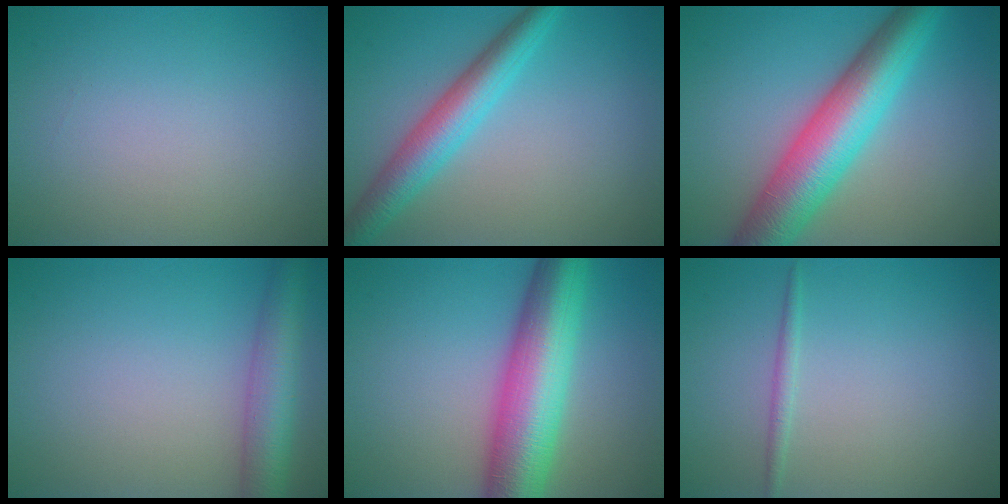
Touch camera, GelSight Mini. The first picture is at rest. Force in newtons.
{"total": 5.0, "press": 5.0, "slide": 0.1}
{"total": 9.0, "press": 9.0, "slide": 0.2}
{"total": 5.0, "press": 5.0, "slide": 0.2}
{"total": 10.3, "press": 10.3, "slide": 0.1}
{"total": 1.0, "press": 1.0, "slide": 0.0}